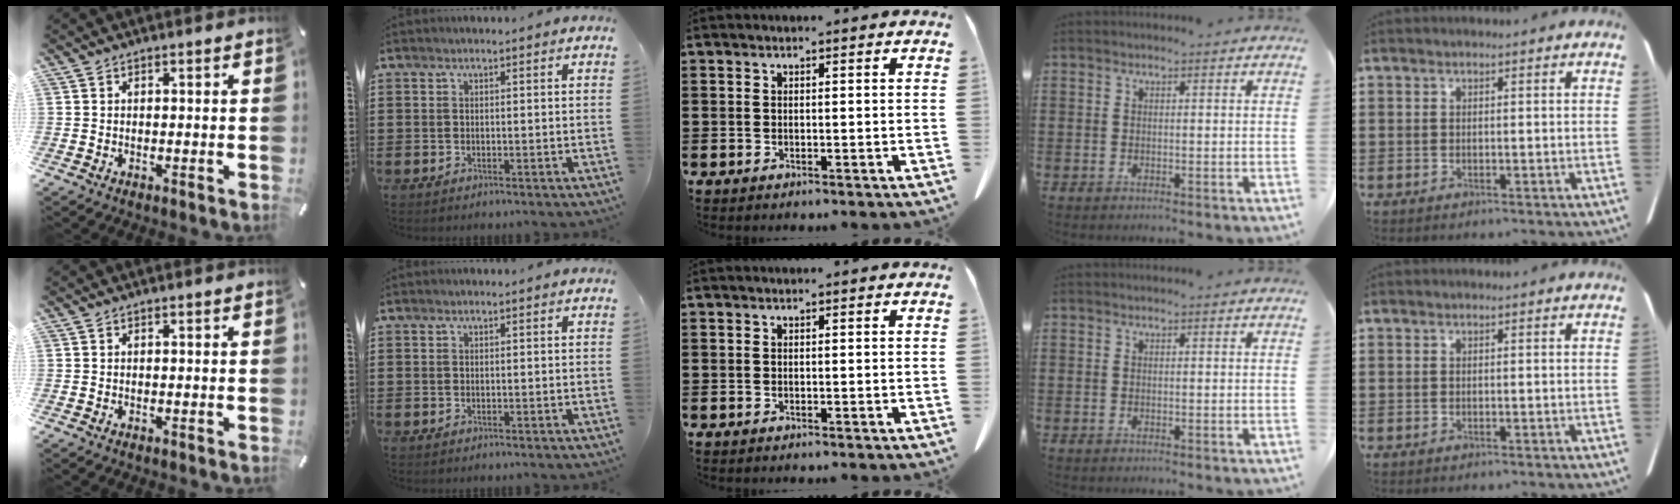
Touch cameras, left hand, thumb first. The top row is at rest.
{}